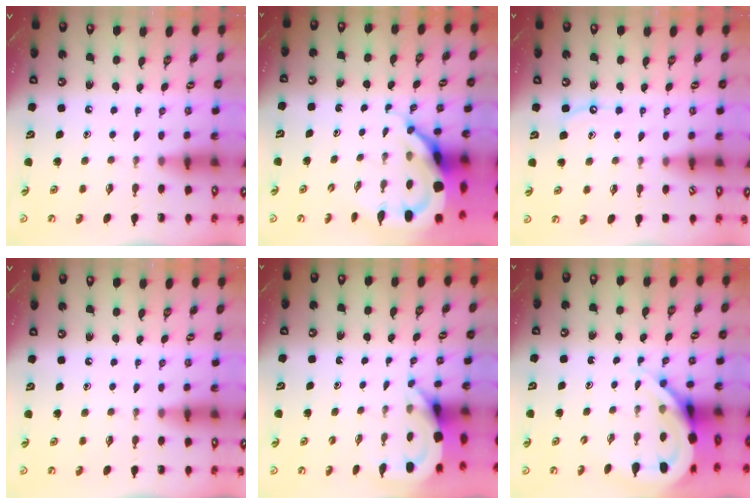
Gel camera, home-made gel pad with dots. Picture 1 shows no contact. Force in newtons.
{"total": 9.1, "press": 9.0, "slide": 0.9}
{"total": 4.2, "press": 4.2, "slide": 0.5}
{"total": 0.0}
{"total": 3.9, "press": 3.9, "slide": 0.3}
{"total": 8.5, "press": 8.4, "slide": 1.1}